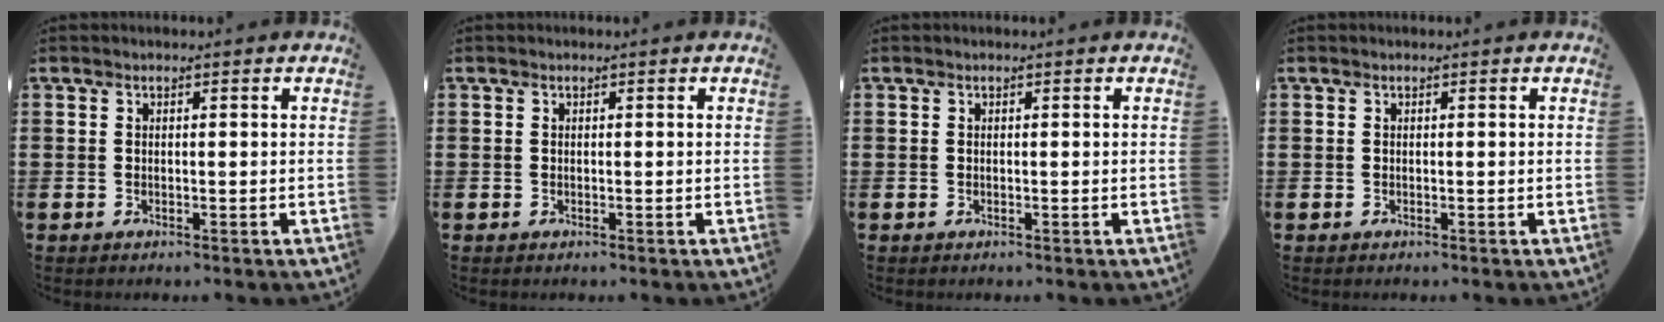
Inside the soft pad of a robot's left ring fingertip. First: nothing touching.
{"total": 0.0}
{"total": 0.0}
{"total": 0.0}